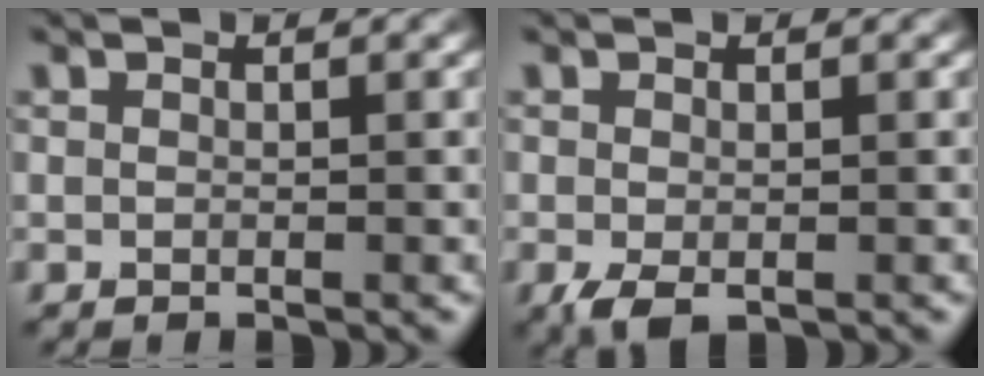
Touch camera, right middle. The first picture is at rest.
{"total": 2.1, "force": [-0.9, 1.1, 1.6], "torque": [-0.038, -0.011, -0.015]}